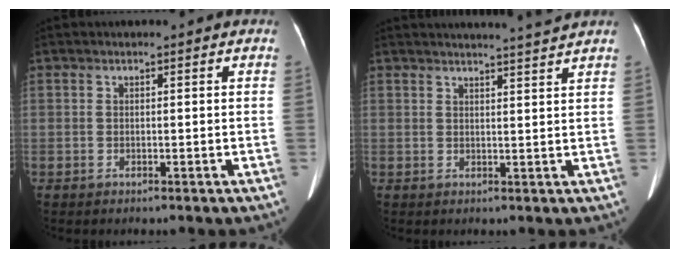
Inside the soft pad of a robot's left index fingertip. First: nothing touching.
{"total": 6.0, "force": [5.6, -1.5, 1.6], "torque": [-0.022, -0.003, 0.066]}